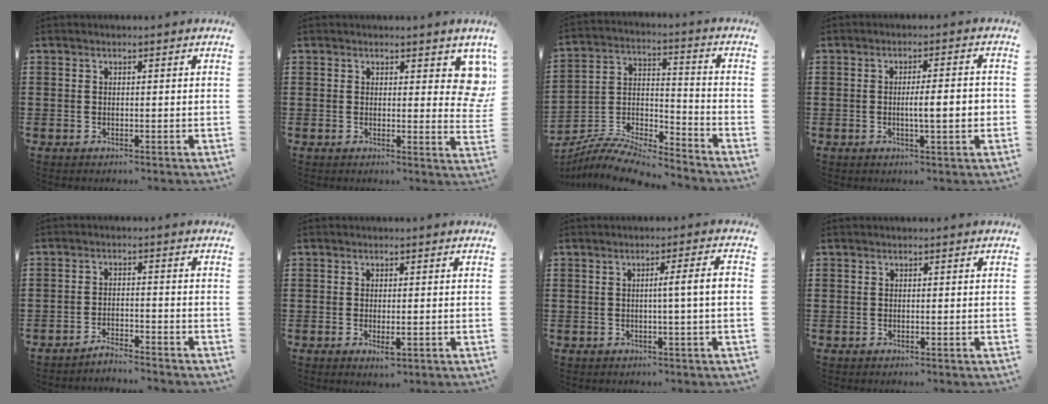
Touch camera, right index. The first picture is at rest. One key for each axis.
{"total": 4.5, "fx": 2.5, "fy": 2.1, "fz": 3.0, "tx": -0.027, "ty": -0.007, "tz": 0.039}
{"total": 8.5, "fx": -8.2, "fy": 0.9, "fz": 2.1, "tx": -0.043, "ty": 0.004, "tz": -0.165}
{"total": 5.0, "fx": -0.6, "fy": 0.6, "fz": 5.0, "tx": -0.078, "ty": -0.004, "tz": -0.016}
{"total": 2.9, "fx": -2.9, "fy": -0.1, "fz": 0.1, "tx": -0.008, "ty": 0.002, "tz": -0.061}
{"total": 1.8, "fx": -0.6, "fy": 0.5, "fz": 1.6, "tx": -0.034, "ty": -0.005, "tz": -0.013}
{"total": 4.3, "fx": -0.1, "fy": -0.3, "fz": 4.3, "tx": -0.077, "ty": -0.006, "tz": -0.005}
{"total": 0.0}